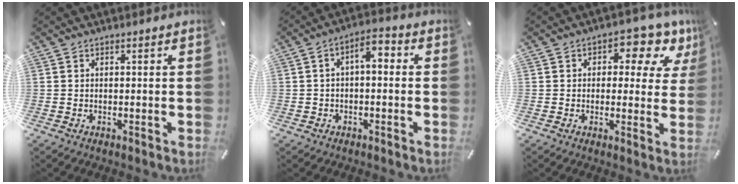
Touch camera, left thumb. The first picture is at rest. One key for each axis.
{"total": 5.4, "fx": -0.5, "fy": 2.8, "fz": 4.6, "tx": -0.069, "ty": 0.010, "tz": -0.015}
{"total": 7.8, "fx": 3.7, "fy": 4.7, "fz": 5.0, "tx": -0.056, "ty": -0.019, "tz": 0.054}